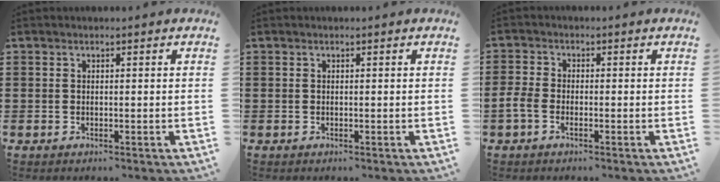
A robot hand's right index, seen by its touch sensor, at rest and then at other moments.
{"total": 0.0}
{"total": 2.2, "force": [-1.1, 1.2, 1.6], "torque": [-0.044, -0.001, -0.025]}